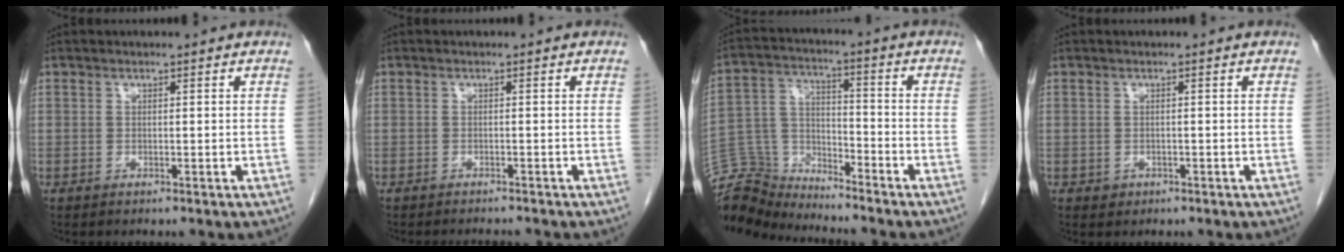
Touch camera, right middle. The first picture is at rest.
{"total": 2.8, "force": [-2.8, 0.1, 0.6], "torque": [-0.006, -0.008, -0.036]}
{"total": 10.3, "force": [-10.3, 0.8, -0.6], "torque": [0.003, 0.029, -0.203]}
{"total": 1.0, "force": [-0.5, 0.9, 0.2], "torque": [-0.002, 0.003, -0.003]}